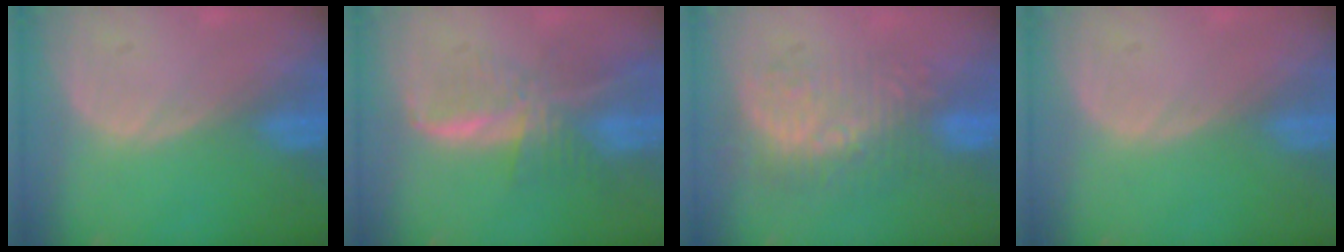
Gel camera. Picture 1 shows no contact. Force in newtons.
{"total": 8.1, "press": 6.8, "slide": 4.4}
{"total": 9.4, "press": 8.5, "slide": 4.0}
{"total": 0.0}